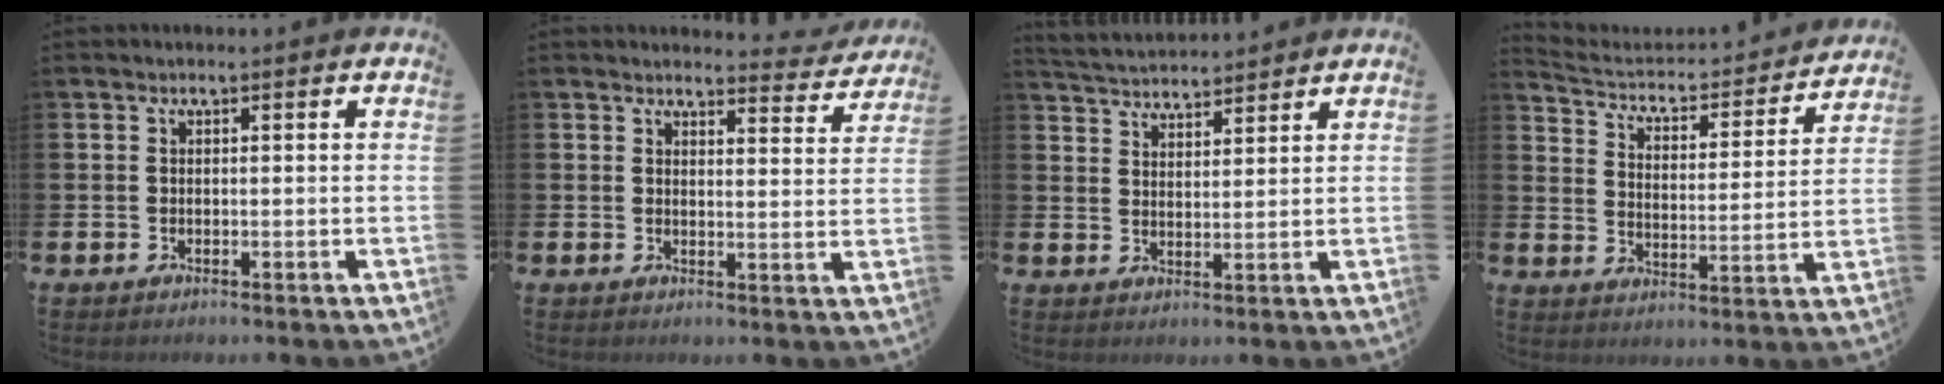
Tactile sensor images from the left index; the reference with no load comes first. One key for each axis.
{"total": 3.3, "fx": 3.2, "fy": 0.6, "fz": 0.1, "tx": 0.006, "ty": -0.028, "tz": 0.053}
{"total": 4.1, "fx": 4.1, "fy": 0.5, "fz": -0.3, "tx": -0.014, "ty": -0.021, "tz": 0.075}
{"total": 3.9, "fx": 3.5, "fy": 1.7, "fz": 0.8, "tx": -0.044, "ty": -0.035, "tz": 0.048}